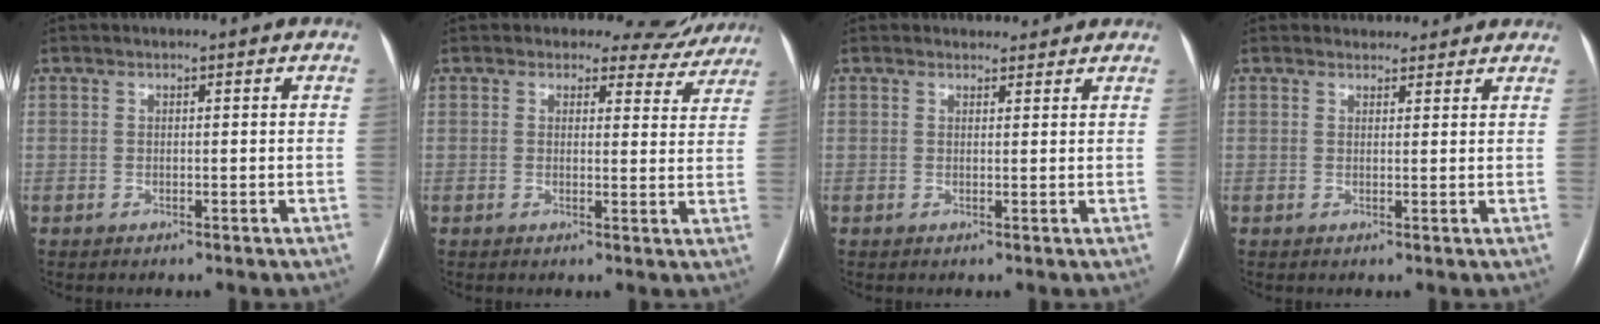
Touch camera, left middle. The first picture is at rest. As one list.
[{"total": 7.7, "force": [7.0, 3.2, -0.1], "torque": [0.031, -0.011, 0.052]}, {"total": 3.2, "force": [3.0, 1.3, 0.1], "torque": [0.001, 0.011, 0.031]}, {"total": 5.3, "force": [4.8, 2.2, 0.5], "torque": [0.004, 0.015, 0.049]}]